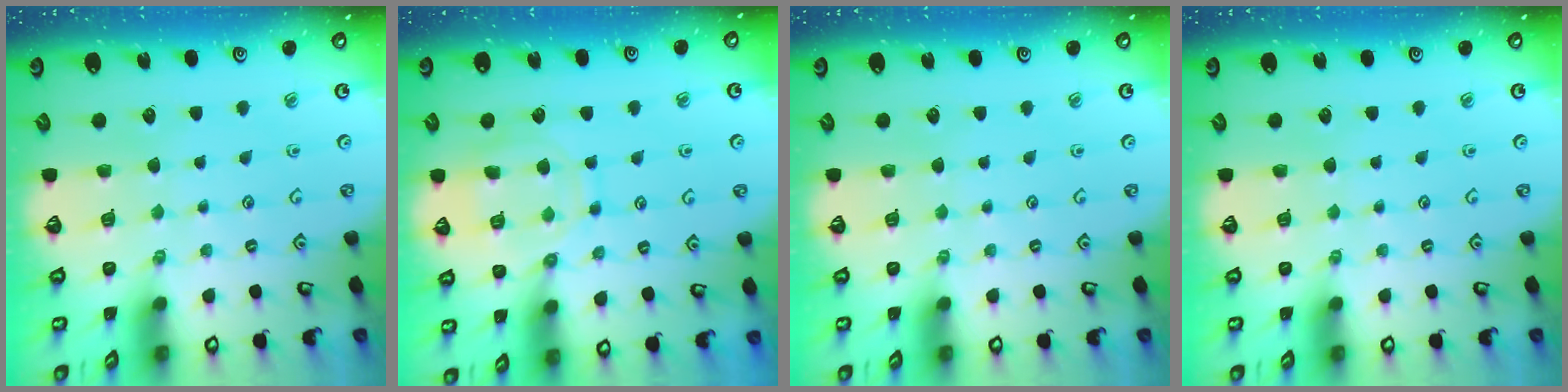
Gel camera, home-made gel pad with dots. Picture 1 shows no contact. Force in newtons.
{"total": 12.4, "press": 12.3, "slide": 1.1}
{"total": 0.0}
{"total": 0.0}